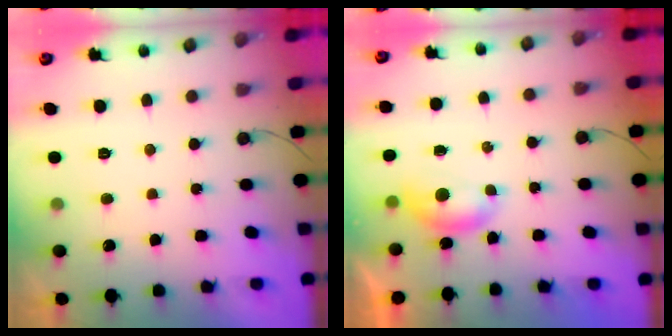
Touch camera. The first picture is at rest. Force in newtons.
{"total": 4.8, "press": 4.7, "slide": 0.4}